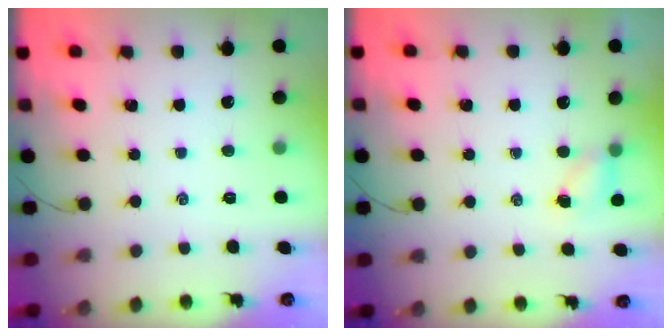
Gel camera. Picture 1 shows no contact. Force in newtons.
{"total": 5.0, "press": 4.9, "slide": 1.1}